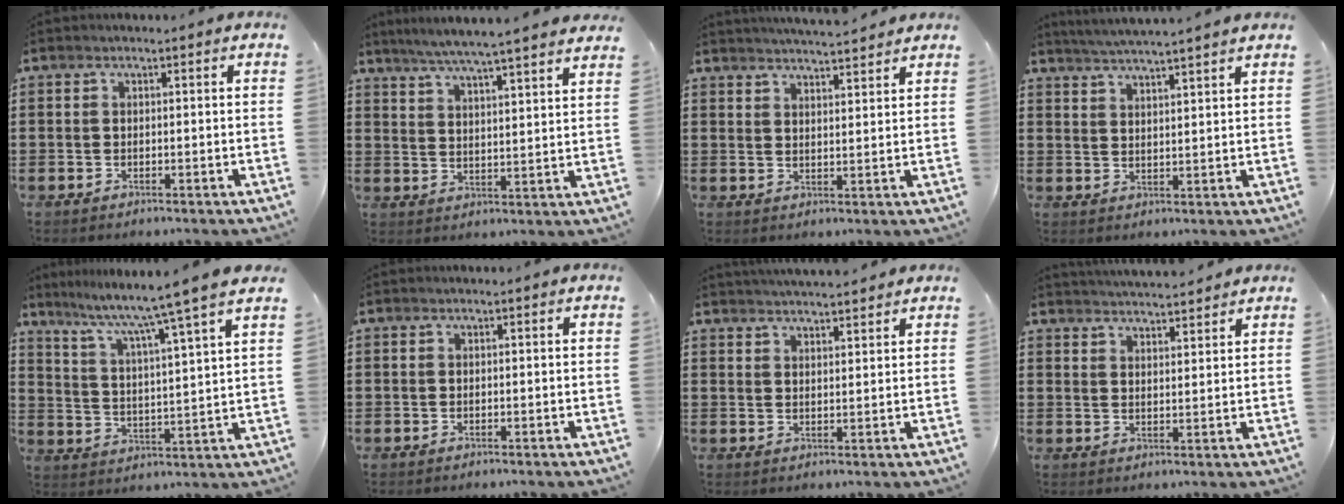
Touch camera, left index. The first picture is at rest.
{"total": 5.5, "force": [5.0, -1.0, 2.1], "torque": [-0.058, -0.031, 0.085]}
{"total": 3.5, "force": [3.5, -0.3, 0.3], "torque": [-0.017, -0.016, 0.062]}
{"total": 3.8, "force": [3.6, -1.0, 0.7], "torque": [-0.026, -0.019, 0.064]}
{"total": 7.8, "force": [6.6, -1.8, 3.8], "torque": [-0.101, -0.050, 0.100]}
{"total": 0.0}
{"total": 3.1, "force": [3.1, 0.0, 0.2], "torque": [-0.014, -0.011, 0.057]}
{"total": 3.3, "force": [3.3, -0.1, 0.0], "torque": [-0.010, -0.015, 0.060]}